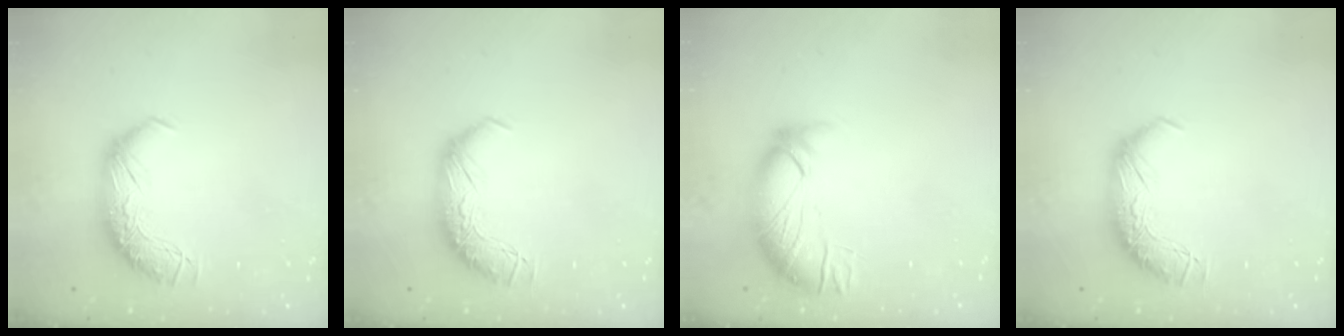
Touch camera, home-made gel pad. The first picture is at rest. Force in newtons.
{"total": 0.0}
{"total": 3.5, "press": 2.5, "slide": 2.5}
{"total": 0.0}